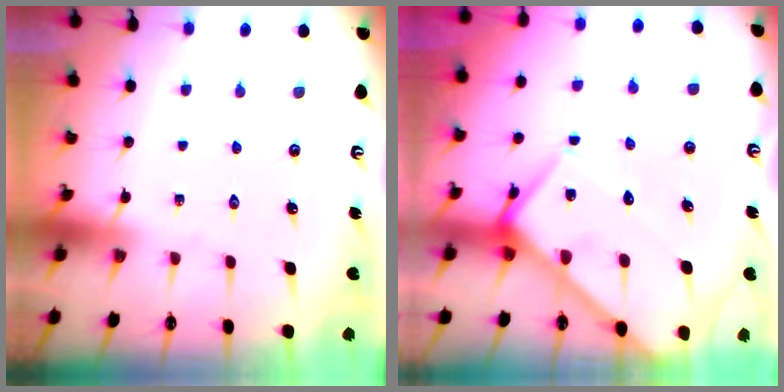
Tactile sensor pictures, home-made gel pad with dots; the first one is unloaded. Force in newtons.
{"total": 10.6, "press": 10.6, "slide": 1.1}